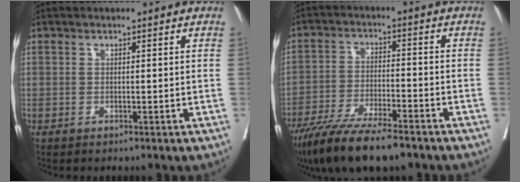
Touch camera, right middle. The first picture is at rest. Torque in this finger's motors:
{"motor_torque": [1.07, -1.07, 0.18, 0.06]}